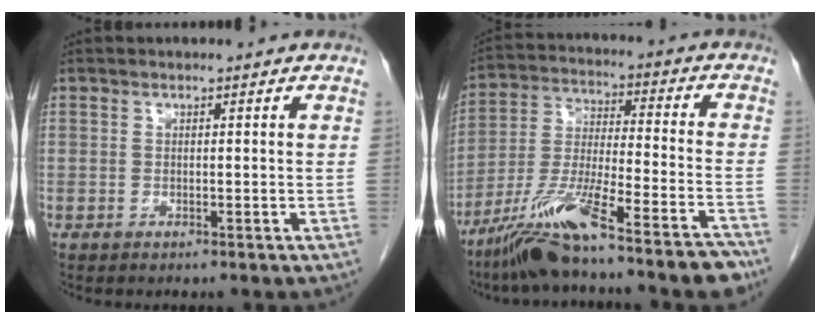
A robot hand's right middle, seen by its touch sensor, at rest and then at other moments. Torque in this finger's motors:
{"motor_torque": [0.72, -0.60, 0.23, 0.18]}